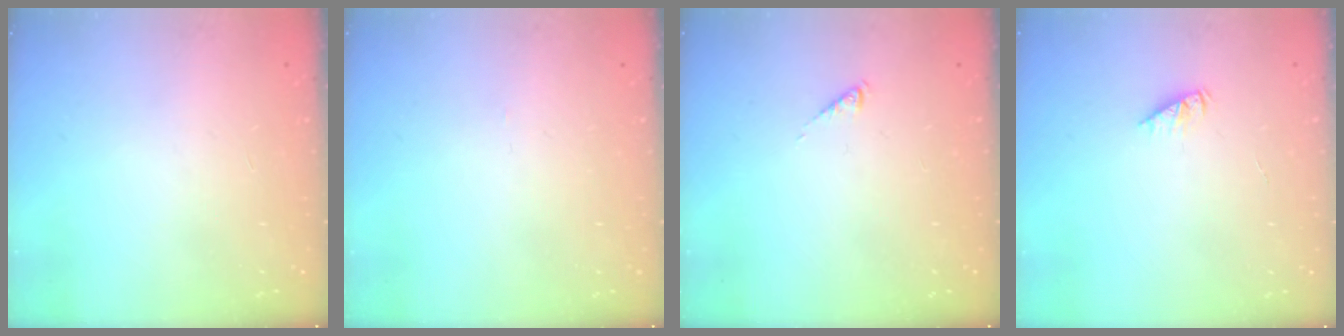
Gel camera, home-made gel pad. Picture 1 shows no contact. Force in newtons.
{"total": 0.0}
{"total": 0.0}
{"total": 2.3, "press": 2.3, "slide": 0.3}